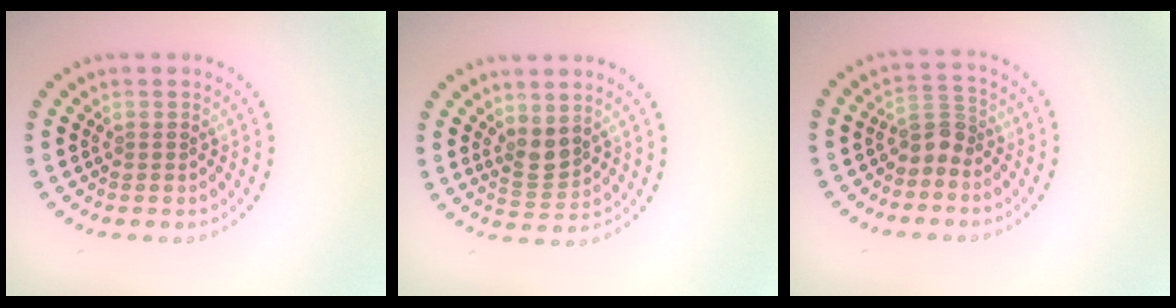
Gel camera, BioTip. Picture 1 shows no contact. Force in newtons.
{"total": 2.2, "press": 1.8, "slide": 1.4}
{"total": 2.3, "press": 1.7, "slide": 1.5}